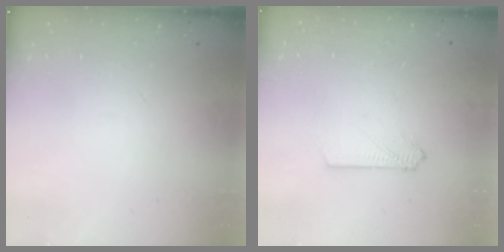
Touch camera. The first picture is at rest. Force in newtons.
{"total": 2.9, "press": 2.9, "slide": 0.4}